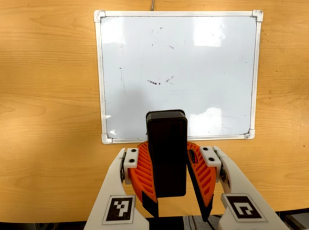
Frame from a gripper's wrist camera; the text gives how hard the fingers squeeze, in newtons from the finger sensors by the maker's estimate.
{"total": 11.3, "left": 10.8, "right": 11.8}